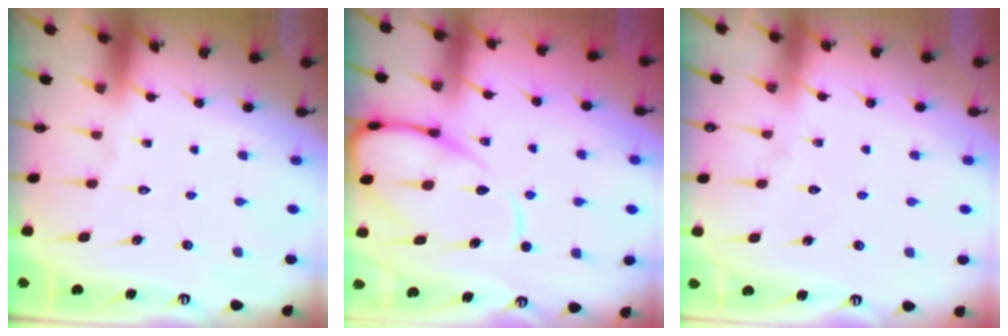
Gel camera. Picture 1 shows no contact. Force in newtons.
{"total": 10.5, "press": 10.5, "slide": 1.1}
{"total": 2.8, "press": 2.8, "slide": 0.4}